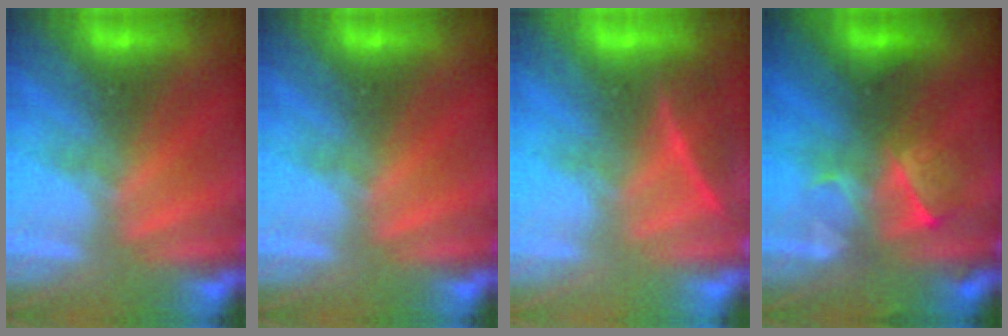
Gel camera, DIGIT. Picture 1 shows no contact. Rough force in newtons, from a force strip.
{"total": 0.0}
{"total": 1.8}
{"total": 2.4}